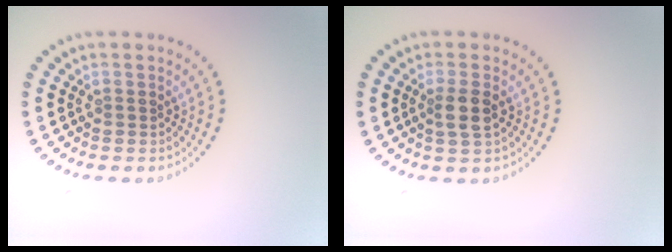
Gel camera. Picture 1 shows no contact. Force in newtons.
{"total": 2.1, "press": 1.9, "slide": 0.8}